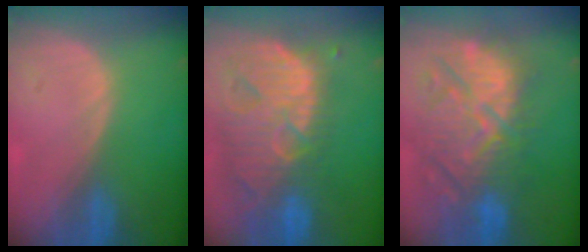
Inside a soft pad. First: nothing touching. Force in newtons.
{"total": 13.7, "press": 11.6, "slide": 7.3}
{"total": 12.5, "press": 12.0, "slide": 3.6}